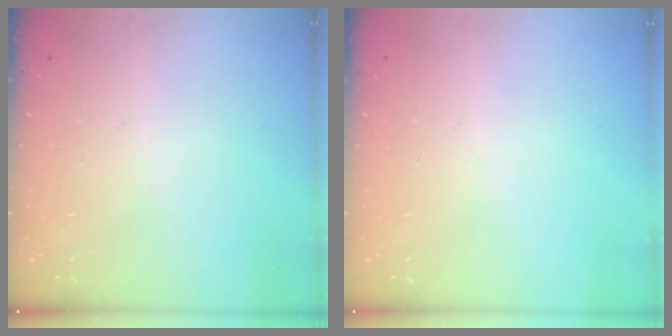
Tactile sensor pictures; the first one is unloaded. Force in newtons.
{"total": 0.0}